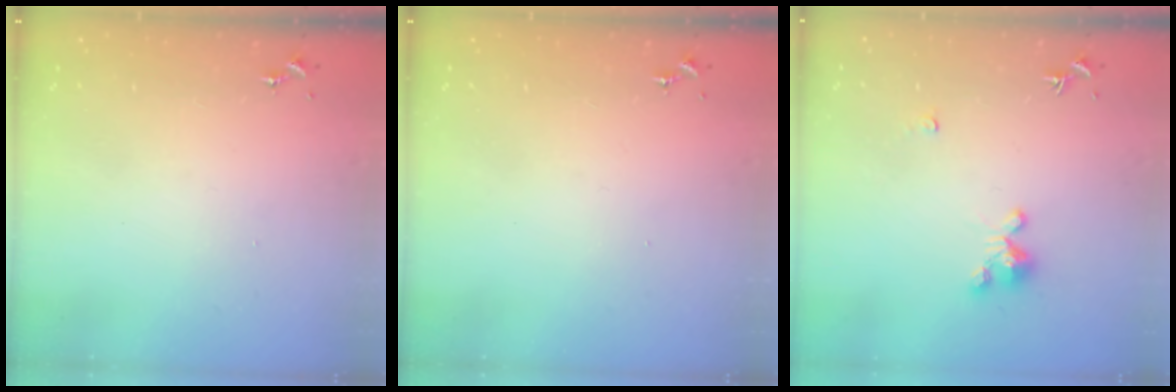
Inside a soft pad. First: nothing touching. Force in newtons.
{"total": 0.0}
{"total": 4.1, "press": 4.1, "slide": 0.4}